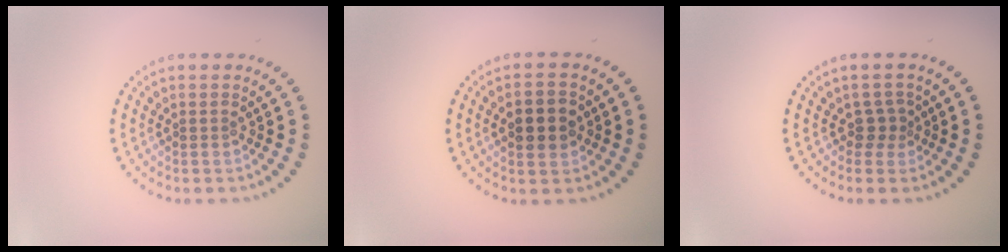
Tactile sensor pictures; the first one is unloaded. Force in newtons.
{"total": 3.3, "press": 3.3, "slide": 0.2}
{"total": 1.7, "press": 1.1, "slide": 1.3}